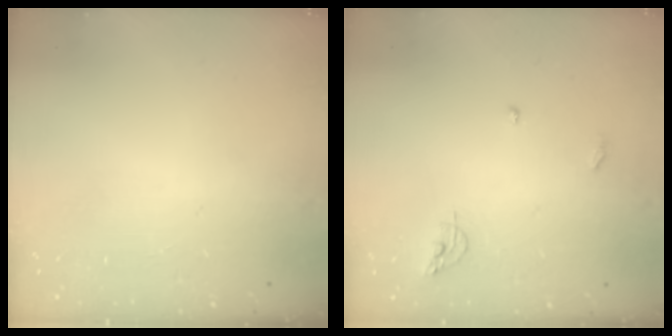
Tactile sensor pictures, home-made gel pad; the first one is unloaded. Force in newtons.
{"total": 6.3, "press": 6.2, "slide": 0.6}